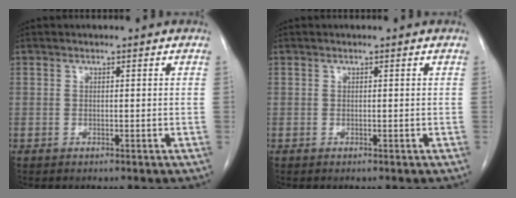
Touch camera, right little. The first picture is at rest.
{"total": 0.0}